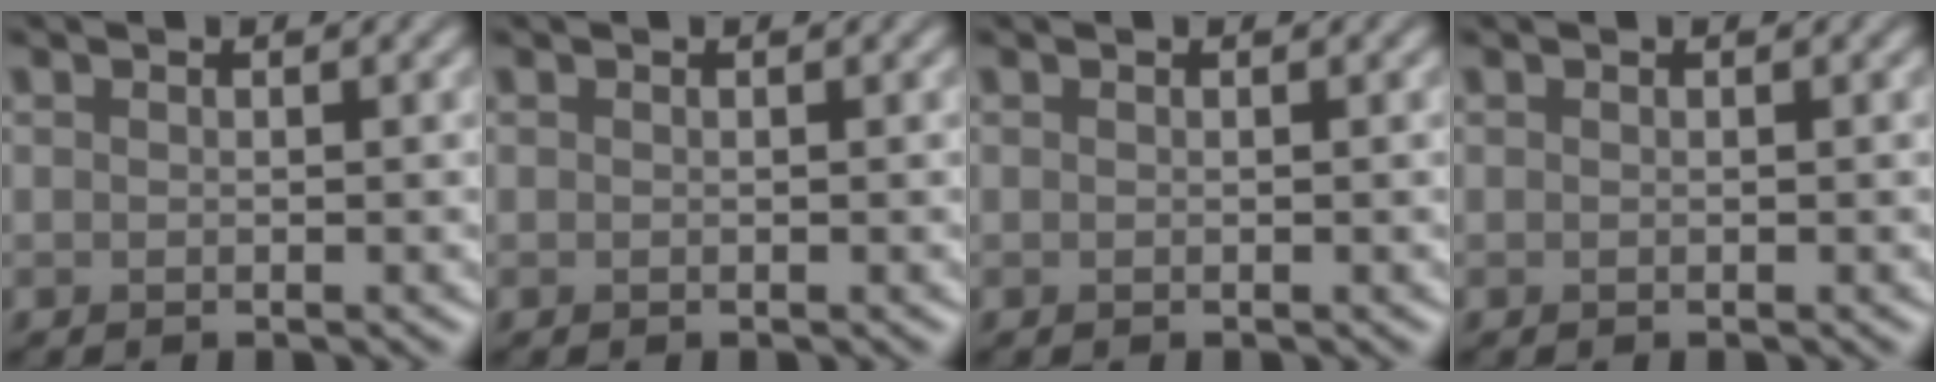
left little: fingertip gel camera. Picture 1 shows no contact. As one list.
[{"total": 0.0}, {"total": 0.0}, {"total": 0.0}]